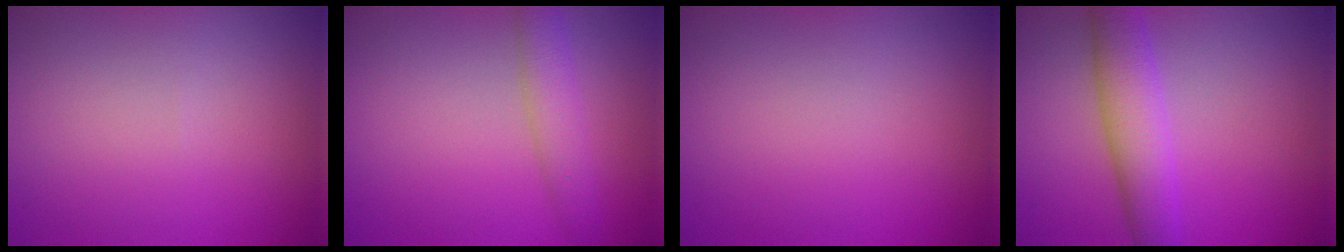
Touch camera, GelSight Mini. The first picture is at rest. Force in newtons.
{"total": 2.8, "press": 2.8, "slide": 0.1}
{"total": 0.0}
{"total": 4.9, "press": 4.9, "slide": 0.1}